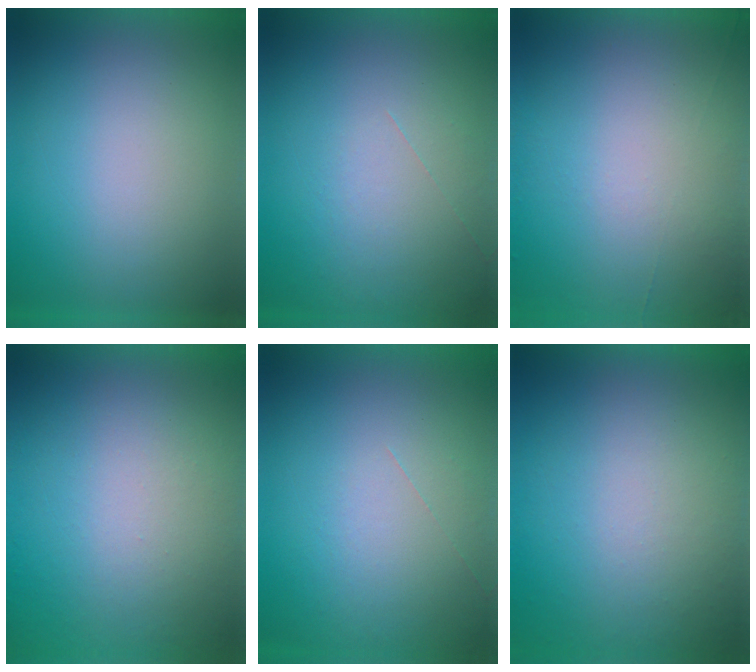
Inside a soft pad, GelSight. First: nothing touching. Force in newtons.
{"total": 1.2}
{"total": 4.5}
{"total": 7.6}
{"total": 1.2}
{"total": 8.6}